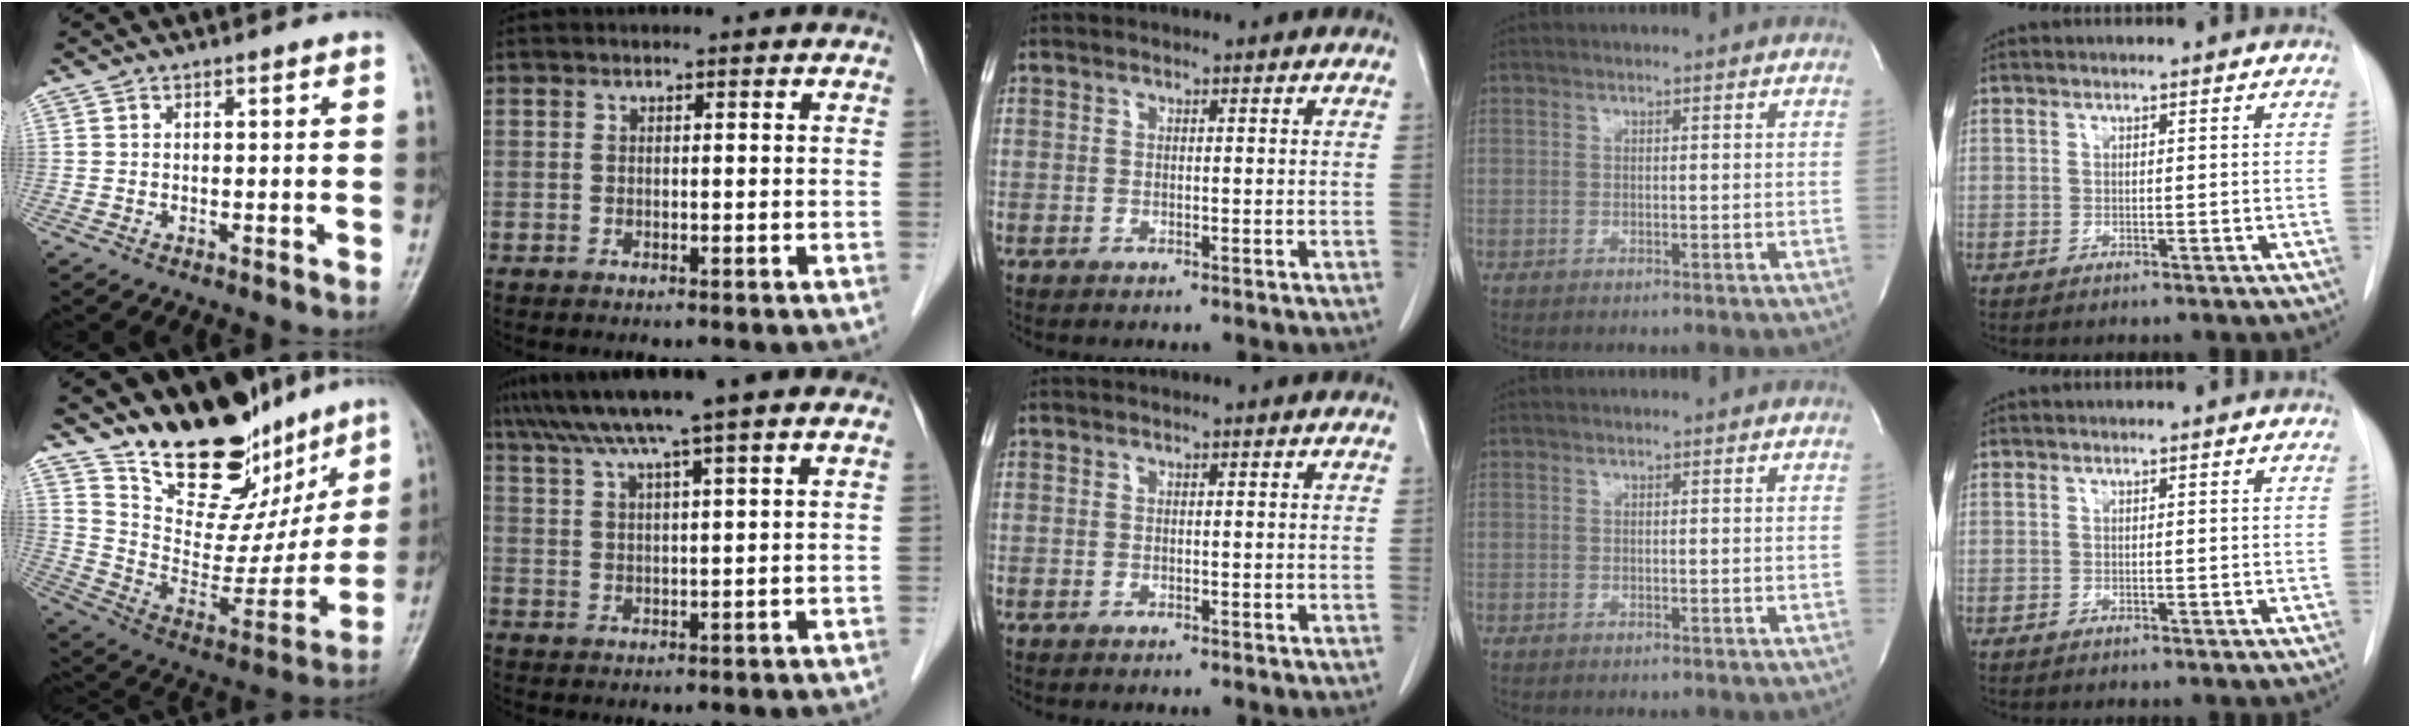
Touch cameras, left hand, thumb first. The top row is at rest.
{"thumb": {"total": 22.8, "force": [17.0, 10.5, 11.1], "torque": [-0.111, -0.097, 0.275]}, "index": {"total": 10.4, "force": [7.3, -0.1, 7.4], "torque": [-0.126, 0.034, 0.113]}}